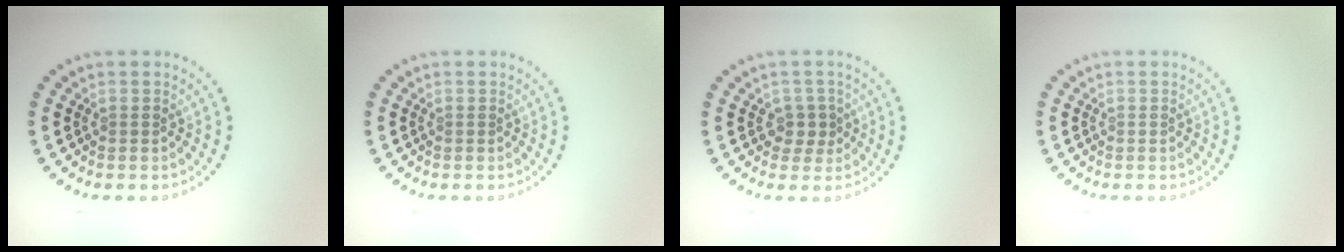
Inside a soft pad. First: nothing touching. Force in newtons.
{"total": 0.0}
{"total": 1.8, "press": 1.5, "slide": 1.0}
{"total": 0.0}